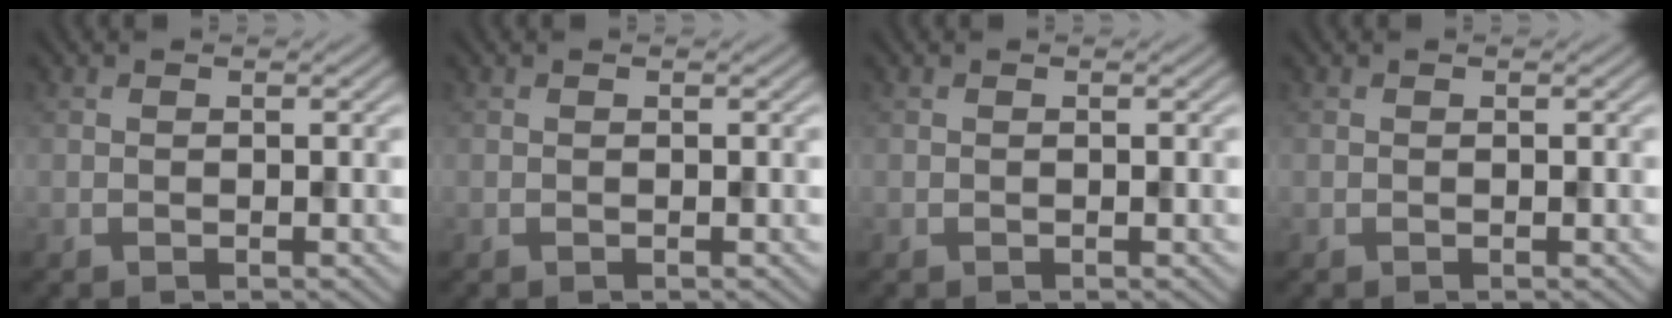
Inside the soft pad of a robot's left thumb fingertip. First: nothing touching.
{"total": 0.0}
{"total": 0.0}
{"total": 0.0}